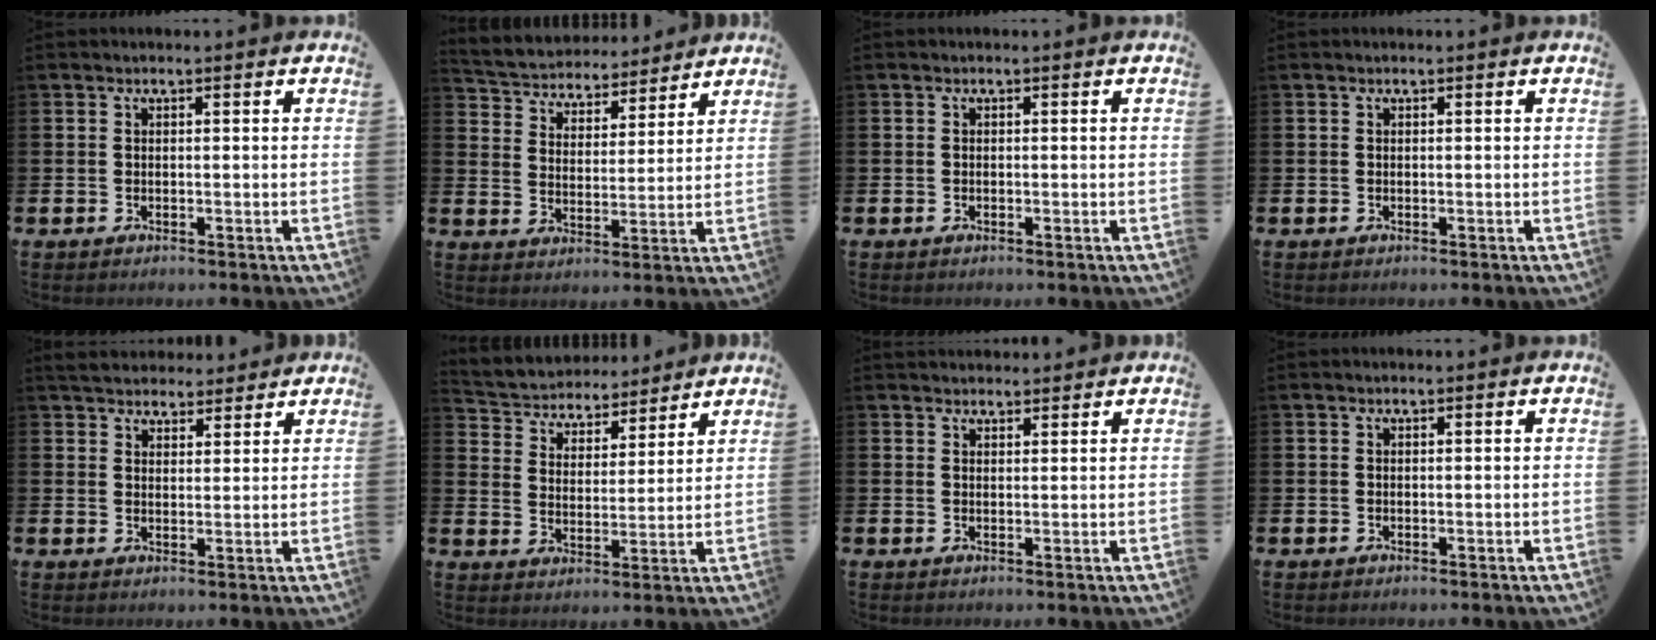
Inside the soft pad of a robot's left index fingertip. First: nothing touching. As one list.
[{"total": 4.5, "force": [4.2, 1.5, -0.3], "torque": [-0.027, -0.036, 0.071]}, {"total": 0.0}, {"total": 0.0}, {"total": 4.6, "force": [4.4, 1.3, 0.2], "torque": [-0.018, -0.019, 0.082]}, {"total": 4.5, "force": [4.2, 1.7, -0.5], "torque": [-0.026, -0.038, 0.069]}, {"total": 1.7, "force": [1.7, 0.4, -0.2], "torque": [0.009, -0.006, 0.029]}, {"total": 0.0}]